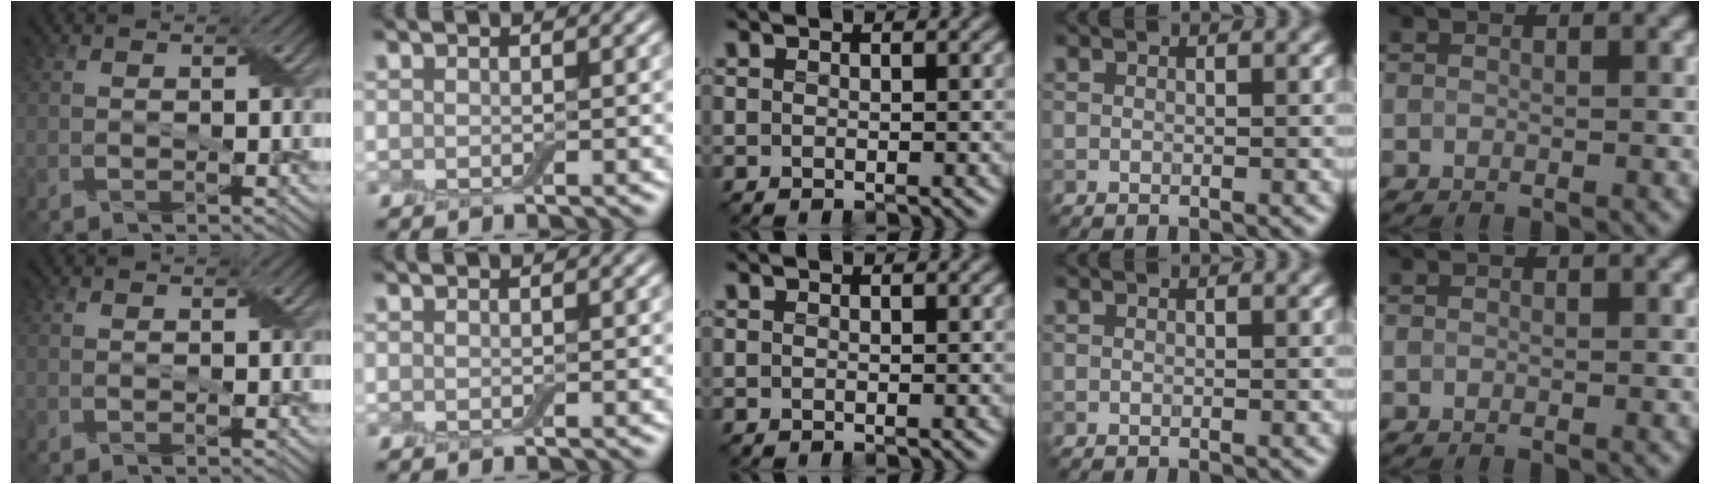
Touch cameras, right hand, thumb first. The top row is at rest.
{}